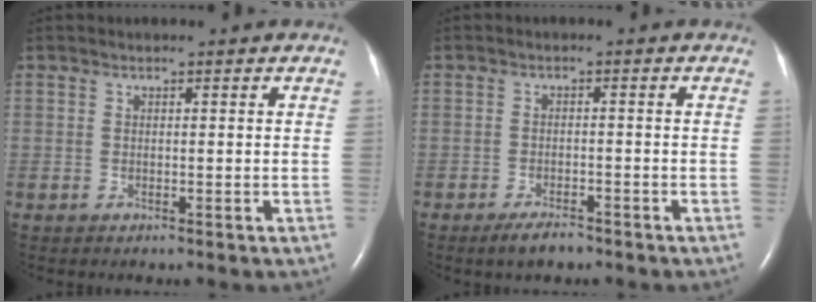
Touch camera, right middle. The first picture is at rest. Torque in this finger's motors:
{"motor_torque": [0.19, -0.19, 0.02, 0.02]}